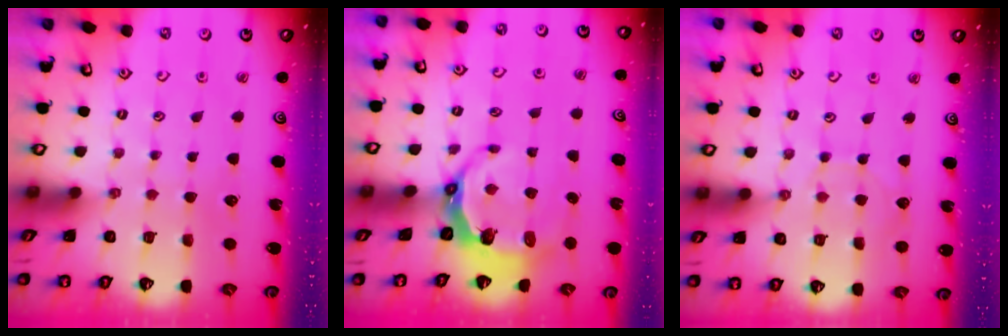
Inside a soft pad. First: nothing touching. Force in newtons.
{"total": 5.7, "press": 4.2, "slide": 3.8}
{"total": 5.4, "press": 5.4, "slide": 0.1}